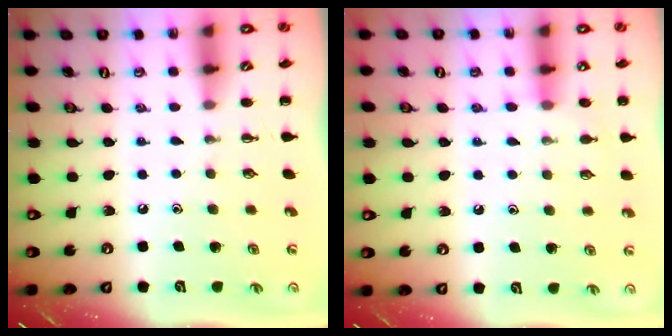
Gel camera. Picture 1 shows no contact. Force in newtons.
{"total": 7.0, "press": 6.6, "slide": 2.2}